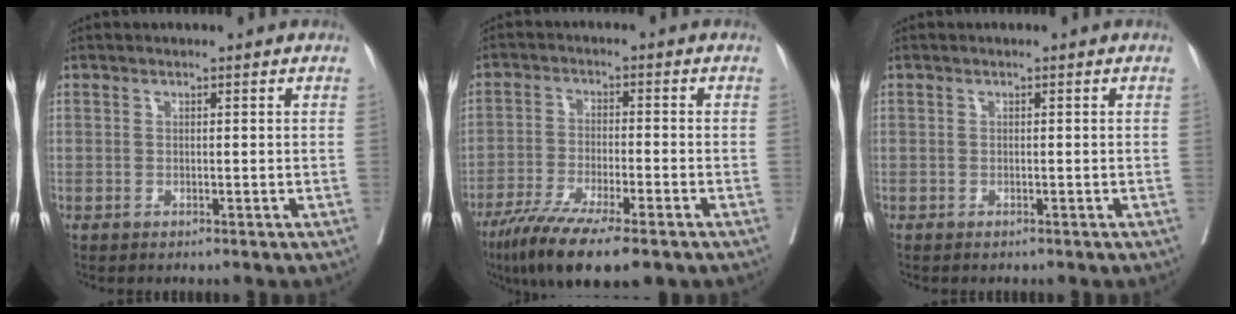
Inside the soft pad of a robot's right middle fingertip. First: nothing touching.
{"total": 13.0, "force": [-9.2, 2.0, 9.0], "torque": [-0.151, -0.031, -0.150]}
{"total": 0.9, "force": [-0.8, 0.2, 0.3], "torque": [-0.009, -0.002, -0.013]}